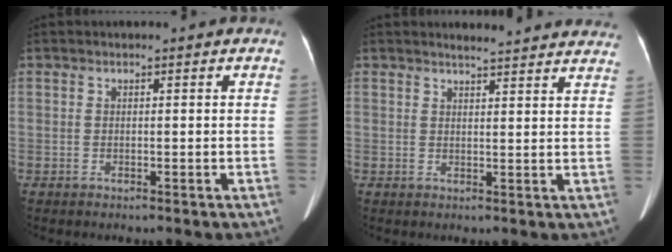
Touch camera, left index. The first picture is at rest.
{"total": 12.5, "force": [12.0, 1.1, 3.3], "torque": [-0.028, -0.010, 0.123]}